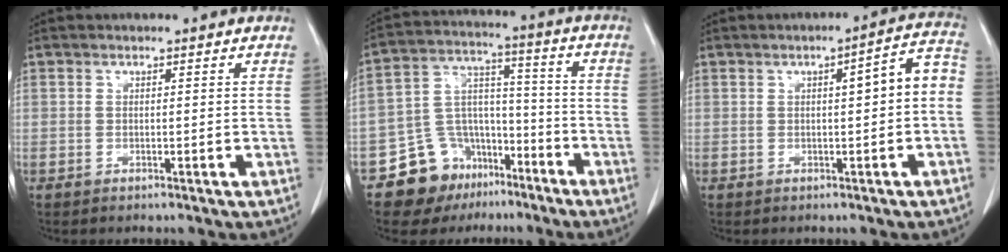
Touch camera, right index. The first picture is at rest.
{"total": 11.6, "force": [-7.5, 8.4, 2.8], "torque": [-0.051, 0.066, -0.119]}
{"total": 5.9, "force": [-0.1, 0.8, 5.8], "torque": [-0.073, 0.022, -0.003]}